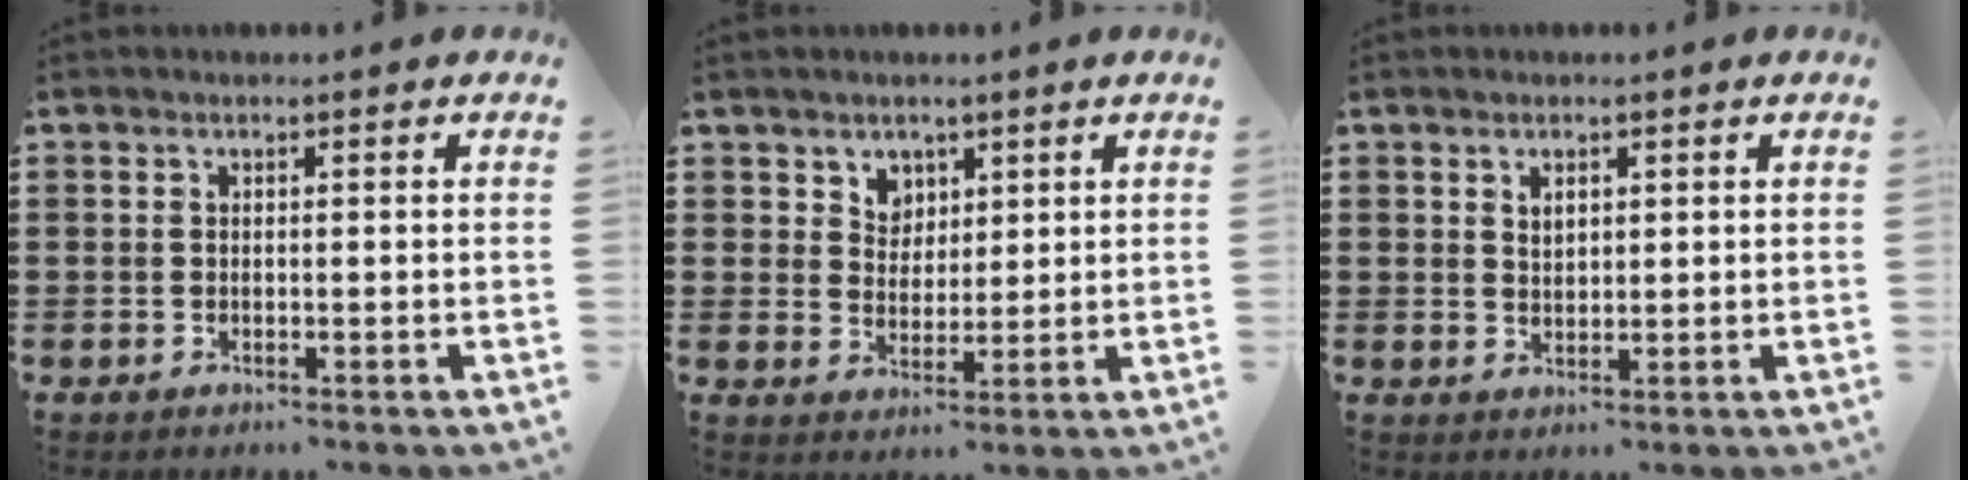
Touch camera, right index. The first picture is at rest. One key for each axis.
{"total": 3.9, "fx": 2.5, "fy": 3.1, "fz": 0.1, "tx": -0.020, "ty": 0.009, "tz": 0.046}
{"total": 1.7, "fx": 1.1, "fy": 1.1, "fz": 0.7, "tx": -0.016, "ty": 0.005, "tz": 0.021}